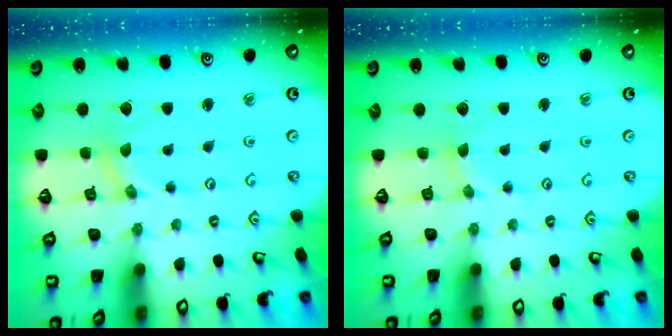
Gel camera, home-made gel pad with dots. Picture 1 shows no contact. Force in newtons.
{"total": 1.3, "press": 1.2, "slide": 0.2}